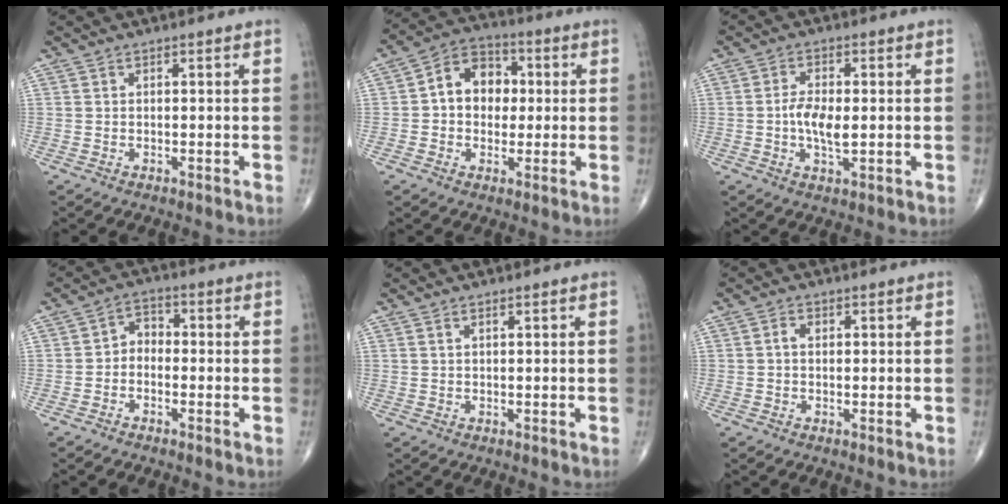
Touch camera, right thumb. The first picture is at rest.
{"total": 10.3, "force": [0.9, 8.0, 6.3], "torque": [-0.063, 0.023, 0.004]}
{"total": 5.8, "force": [-0.3, 2.4, 5.3], "torque": [-0.101, -0.005, -0.011]}
{"total": 3.7, "force": [-1.0, 2.8, 2.1], "torque": [-0.016, 0.024, -0.032]}
{"total": 0.6, "force": [0.5, 0.1, 0.5], "torque": [-0.012, 0.002, 0.008]}
{"total": 1.8, "force": [0.3, 1.2, 1.2], "torque": [-0.021, 0.006, 0.004]}